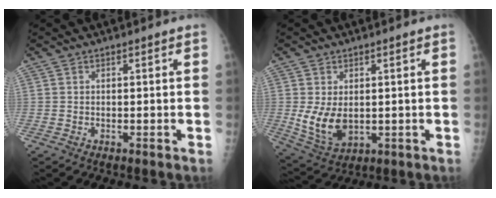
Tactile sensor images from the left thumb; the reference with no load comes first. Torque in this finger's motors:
{"motor_torque": [-0.24, 0.72, 0.76, 0.02, 0.14]}